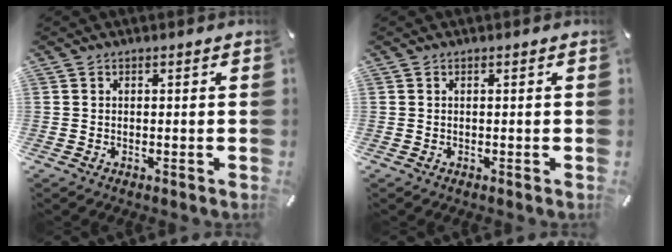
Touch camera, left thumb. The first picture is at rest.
{"total": 0.0}